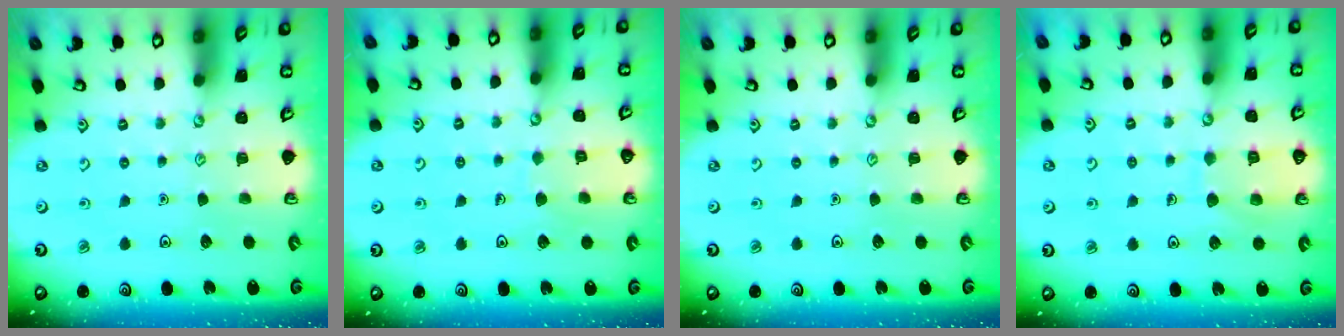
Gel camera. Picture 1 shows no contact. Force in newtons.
{"total": 5.1, "press": 5.1, "slide": 0.3}
{"total": 0.0}
{"total": 7.5, "press": 7.5, "slide": 0.7}